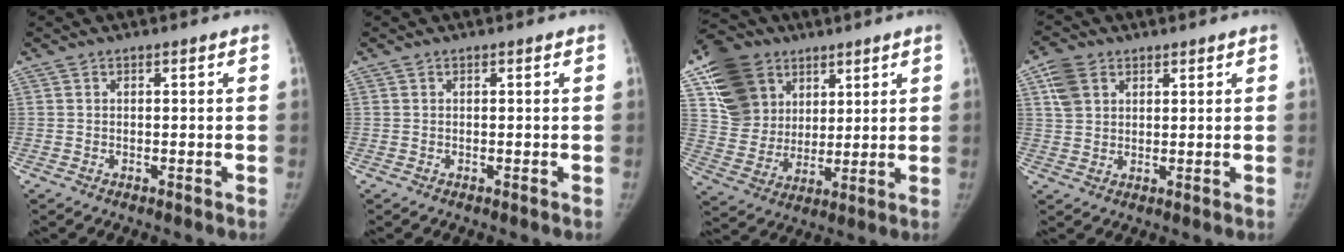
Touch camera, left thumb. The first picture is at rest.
{"total": 0.0}
{"total": 16.2, "force": [7.6, 12.9, 6.1], "torque": [-0.087, -0.013, 0.146]}
{"total": 5.9, "force": [2.8, 4.3, 2.9], "torque": [-0.043, -0.001, 0.055]}